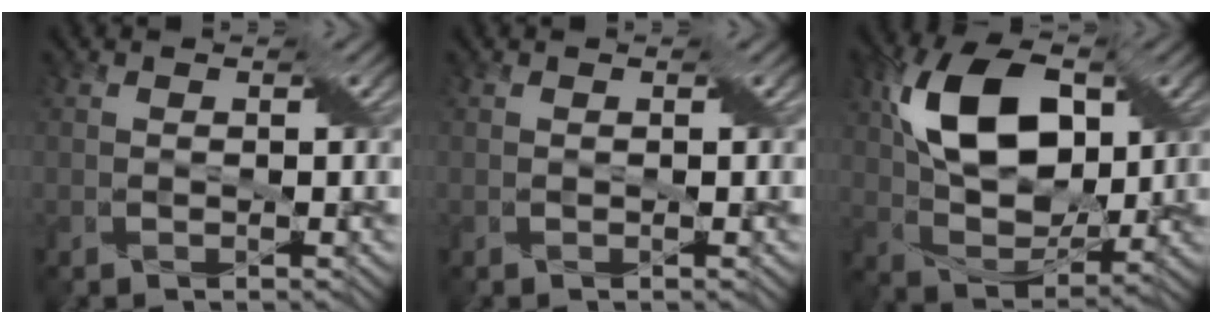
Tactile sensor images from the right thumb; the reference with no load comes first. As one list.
[{"total": 0.0}, {"total": 13.5, "force": [3.9, 8.3, 9.9], "torque": [-0.205, 0.013, 0.071]}]